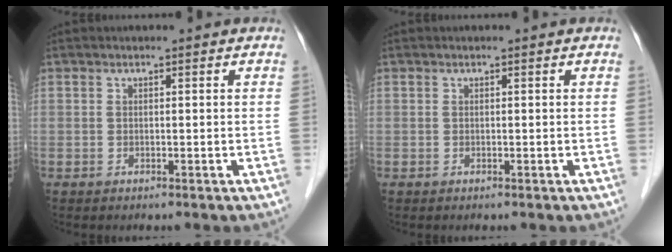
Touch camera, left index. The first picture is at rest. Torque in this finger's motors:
{"motor_torque": [-0.12, -0.04, 0.02, 0.01]}